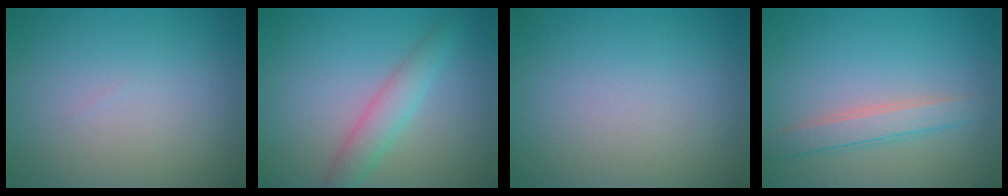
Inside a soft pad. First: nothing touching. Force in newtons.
{"total": 2.9, "press": 2.9, "slide": 0.1}
{"total": 0.0}
{"total": 2.5, "press": 2.5, "slide": 0.1}